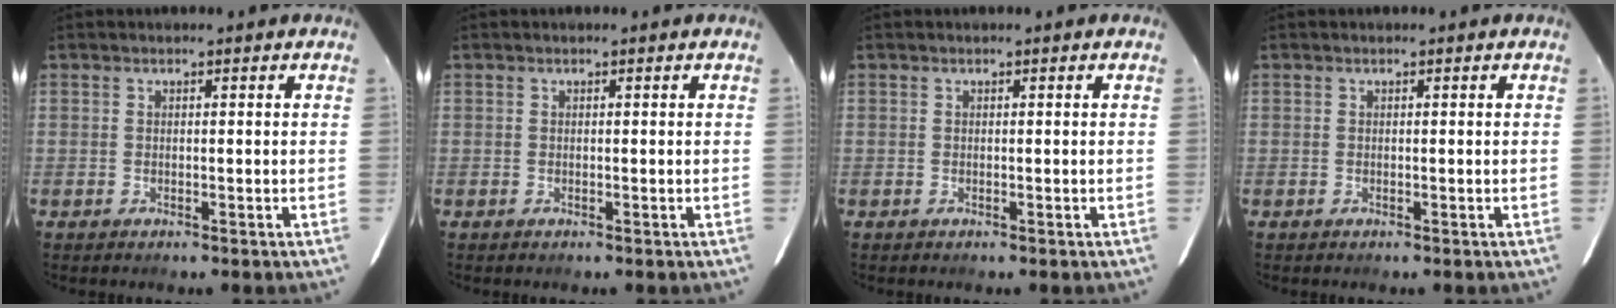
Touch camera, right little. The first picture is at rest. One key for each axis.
{"total": 0.0}
{"total": 0.0}
{"total": 0.0}